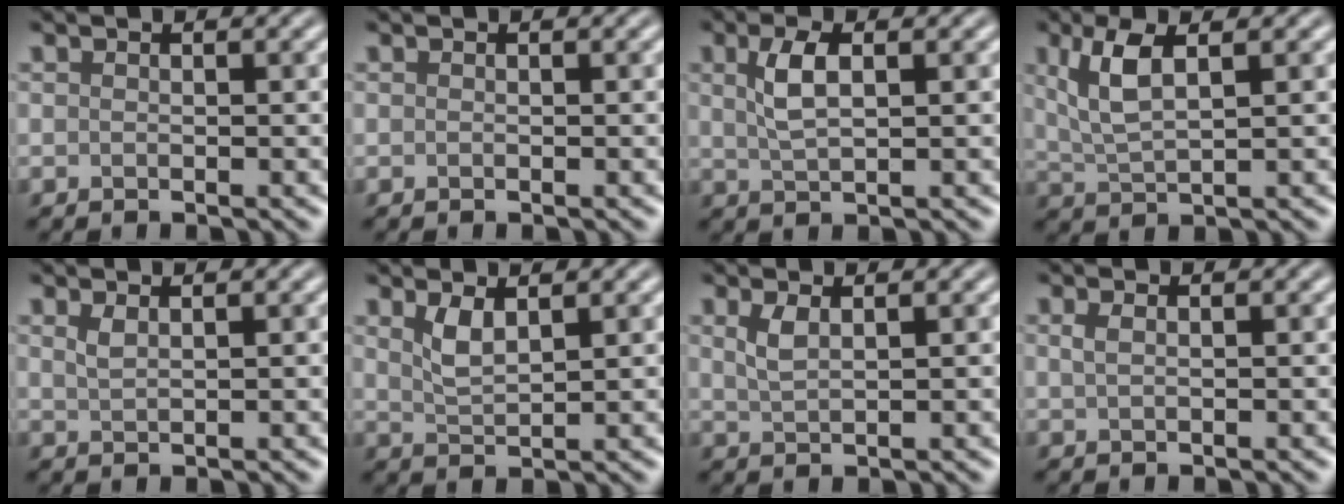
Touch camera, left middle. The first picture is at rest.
{"total": 0.0}
{"total": 3.2, "force": [1.0, 1.3, 2.7], "torque": [-0.060, 0.004, 0.022]}
{"total": 4.1, "force": [1.6, 1.4, 3.5], "torque": [-0.079, 0.000, 0.035]}
{"total": 1.1, "force": [0.7, 0.4, 0.8], "torque": [-0.019, 0.000, 0.016]}
{"total": 2.2, "force": [1.3, 0.7, 1.6], "torque": [-0.037, -0.004, 0.030]}
{"total": 1.8, "force": [0.9, 0.6, 1.4], "torque": [-0.034, -0.001, 0.021]}
{"total": 0.9, "force": [0.4, 0.4, 0.8], "torque": [-0.016, 0.001, 0.009]}